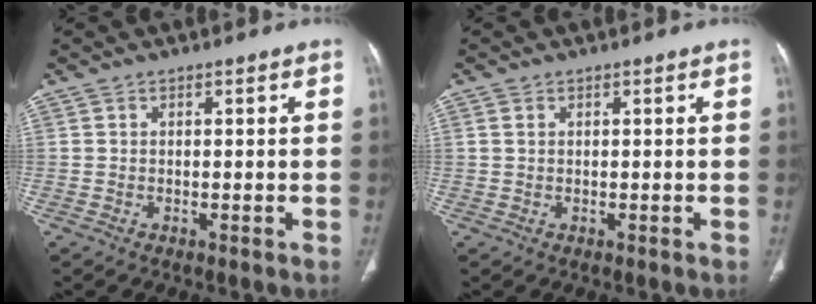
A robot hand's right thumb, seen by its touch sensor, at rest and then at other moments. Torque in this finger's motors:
{"motor_torque": [-0.14, 0.54, 0.40, 0.00, 0.00]}